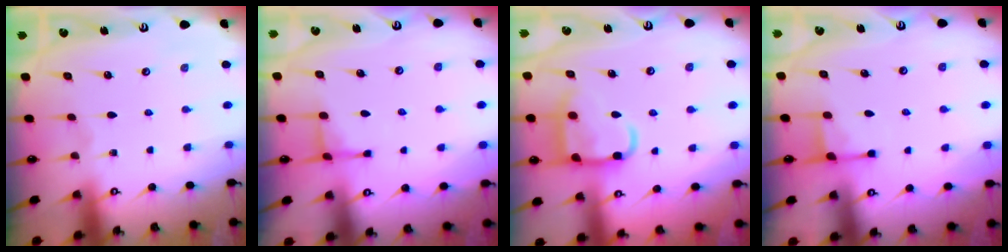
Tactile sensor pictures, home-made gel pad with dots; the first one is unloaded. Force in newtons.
{"total": 3.8, "press": 3.7, "slide": 0.9}
{"total": 13.1, "press": 13.0, "slide": 1.5}
{"total": 3.6, "press": 3.5, "slide": 0.8}